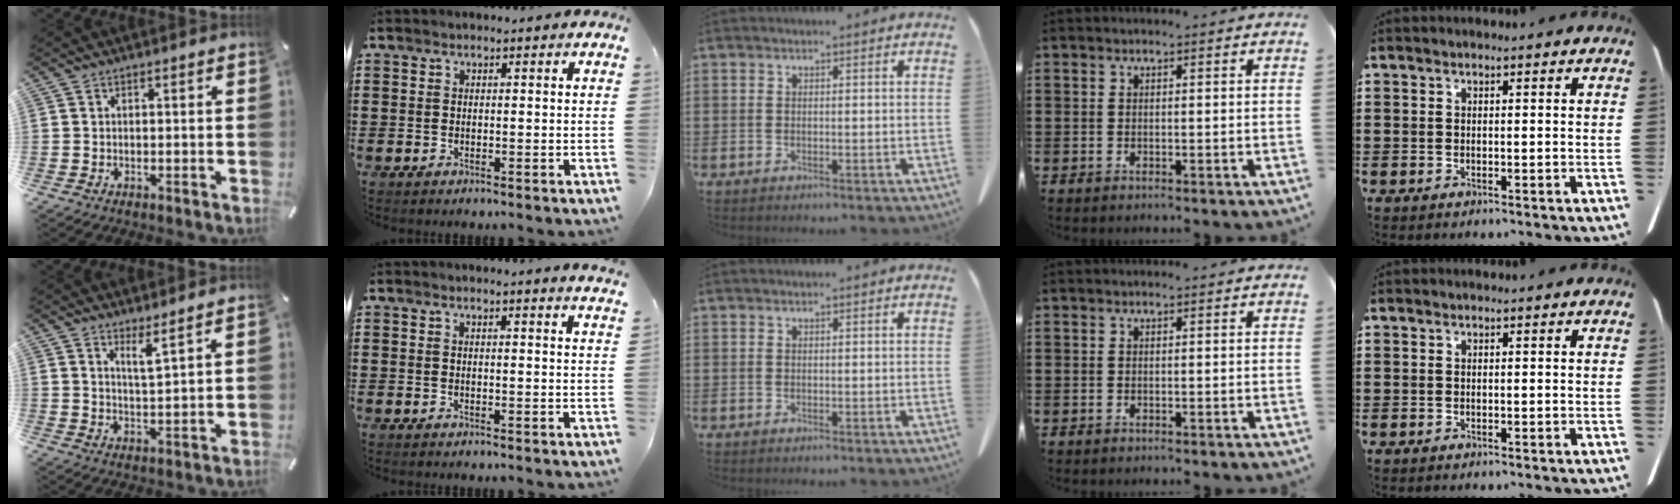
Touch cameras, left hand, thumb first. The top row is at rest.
{"thumb": {"total": 4.5, "force": [3.8, -0.3, 2.5], "torque": [-0.050, -0.022, 0.063]}, "index": {"total": 1.5, "force": [1.3, -0.3, 0.7], "torque": [-0.014, -0.003, 0.025]}}